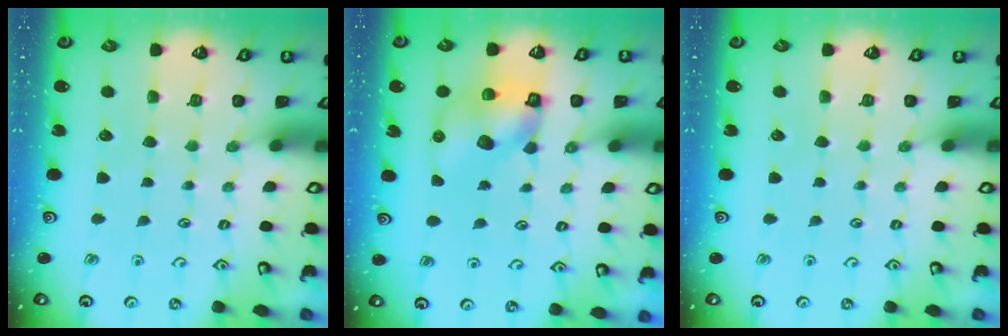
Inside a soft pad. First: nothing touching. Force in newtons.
{"total": 9.9, "press": 9.8, "slide": 1.7}
{"total": 0.0}